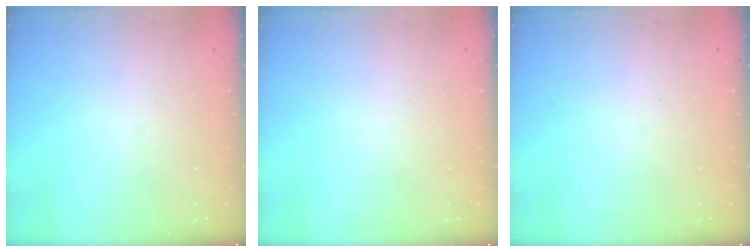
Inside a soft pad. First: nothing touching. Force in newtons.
{"total": 0.0}
{"total": 0.0}